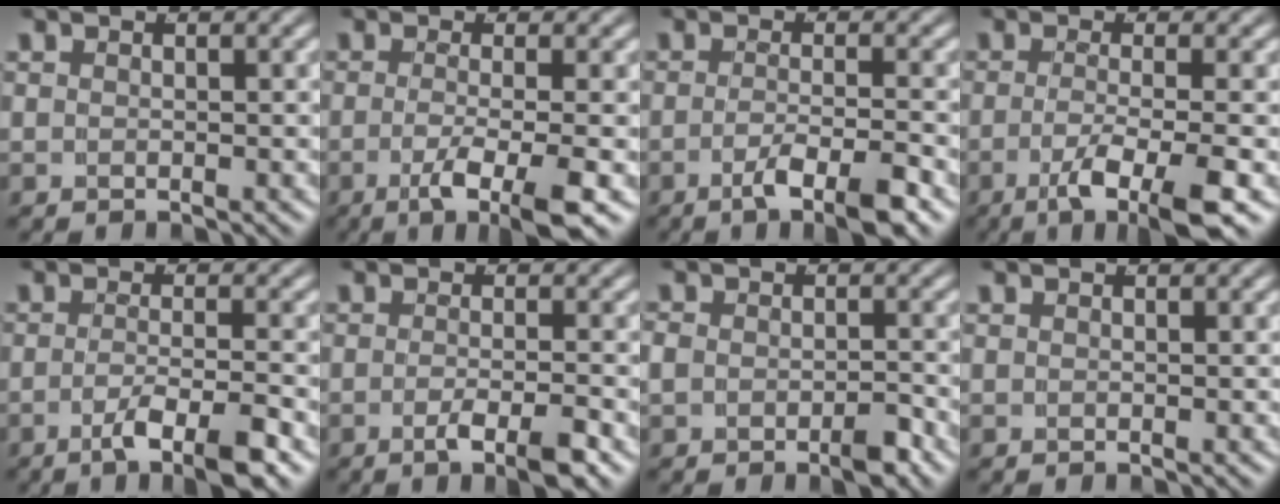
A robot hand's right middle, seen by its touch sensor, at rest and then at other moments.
{"total": 5.9, "force": [-3.5, 0.6, 4.7], "torque": [-0.080, -0.029, -0.044]}
{"total": 4.4, "force": [-2.8, 0.3, 3.4], "torque": [-0.056, -0.014, -0.042]}
{"total": 6.6, "force": [-4.2, 0.8, 5.0], "torque": [-0.081, -0.029, -0.054]}
{"total": 4.9, "force": [-3.1, 0.4, 3.8], "torque": [-0.063, -0.017, -0.044]}
{"total": 3.3, "force": [-2.1, 0.1, 2.6], "torque": [-0.043, -0.009, -0.033]}
{"total": 2.1, "force": [-1.3, 1.0, 1.4], "torque": [-0.031, -0.006, -0.020]}
{"total": 0.0}